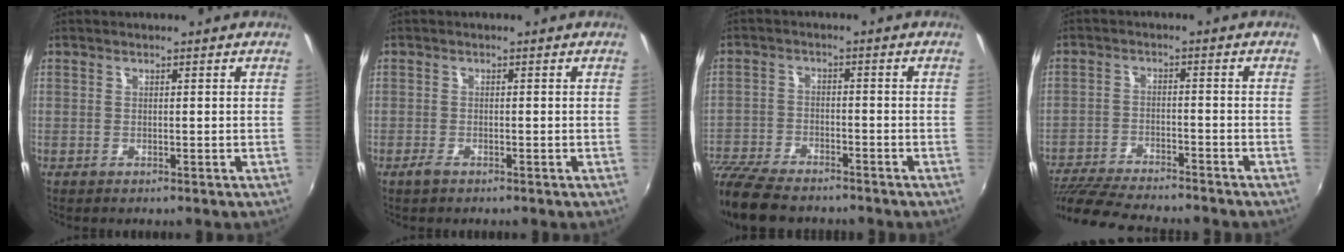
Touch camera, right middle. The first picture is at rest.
{"total": 1.5, "force": [-1.2, 0.5, 0.8], "torque": [-0.020, -0.004, -0.023]}
{"total": 13.8, "force": [-11.7, 4.3, 5.9], "torque": [-0.155, -0.029, -0.213]}
{"total": 15.4, "force": [-13.6, 2.4, 6.7], "torque": [-0.146, -0.026, -0.223]}